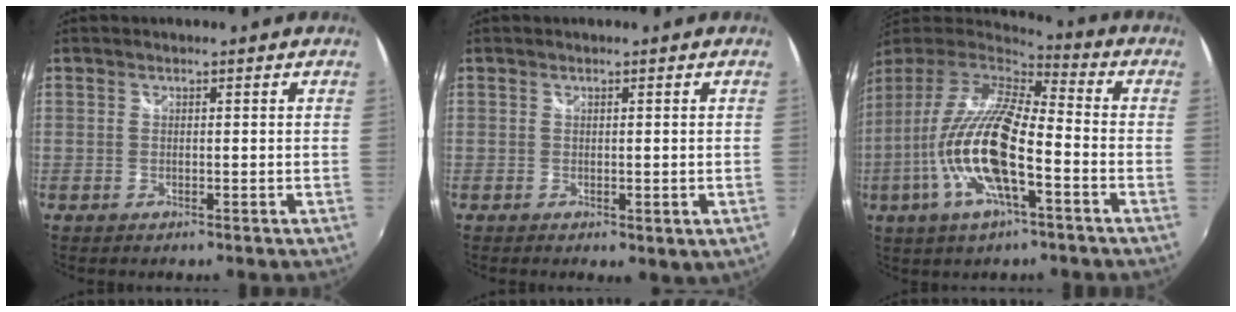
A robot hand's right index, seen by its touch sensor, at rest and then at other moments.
{"total": 2.4, "force": [-0.3, 0.9, 2.2], "torque": [-0.030, -0.011, -0.003]}
{"total": 19.5, "force": [-6.3, 5.5, 17.7], "torque": [-0.336, -0.024, -0.126]}